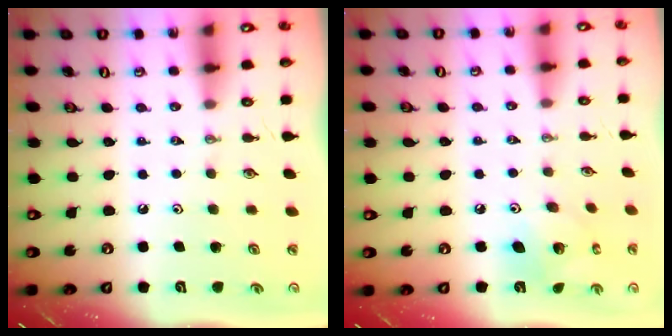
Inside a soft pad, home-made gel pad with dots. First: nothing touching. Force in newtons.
{"total": 9.2, "press": 9.2, "slide": 0.5}